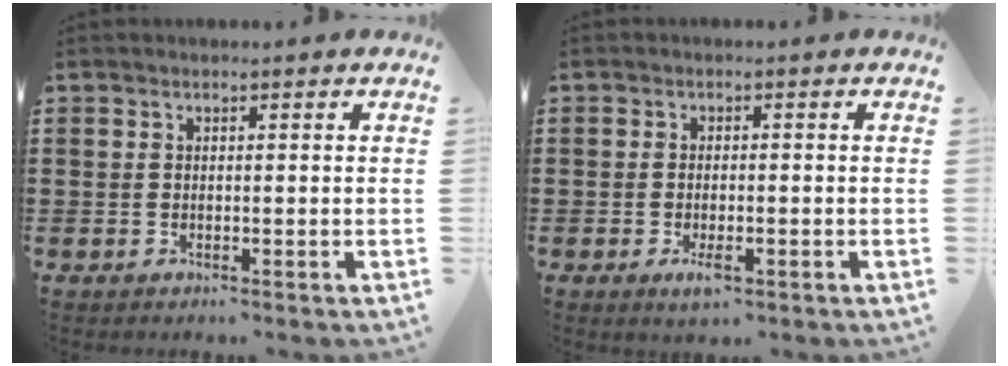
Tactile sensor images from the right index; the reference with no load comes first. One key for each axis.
{"total": 2.4, "fx": -1.0, "fy": 0.7, "fz": 2.1, "tx": -0.042, "ty": -0.005, "tz": -0.019}